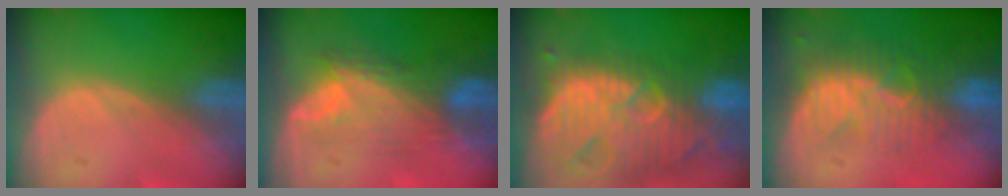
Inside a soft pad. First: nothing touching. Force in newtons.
{"total": 7.8, "press": 7.4, "slide": 2.4}
{"total": 13.4, "press": 11.5, "slide": 6.9}
{"total": 8.5, "press": 7.7, "slide": 3.5}